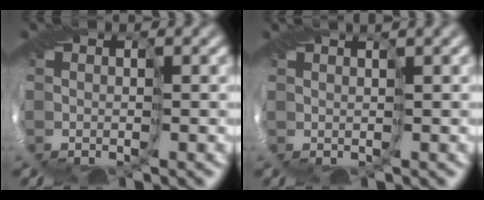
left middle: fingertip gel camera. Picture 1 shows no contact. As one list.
[{"total": 1.6, "force": [1.1, -0.1, 1.2], "torque": [-0.026, 0.001, 0.019]}]